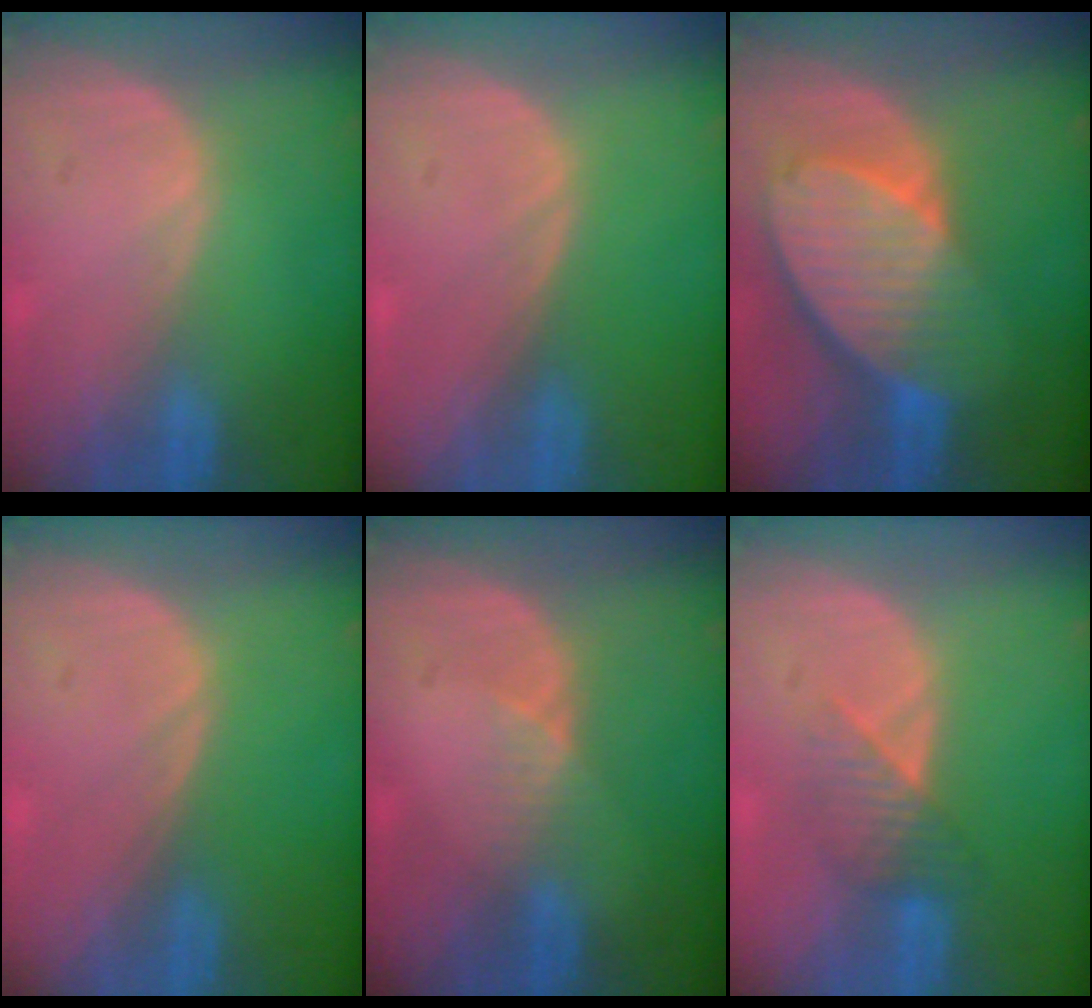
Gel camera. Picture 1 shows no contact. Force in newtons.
{"total": 0.0}
{"total": 10.3, "press": 8.9, "slide": 5.1}
{"total": 0.0}
{"total": 2.3, "press": 1.8, "slide": 1.4}
{"total": 3.8, "press": 3.4, "slide": 1.5}